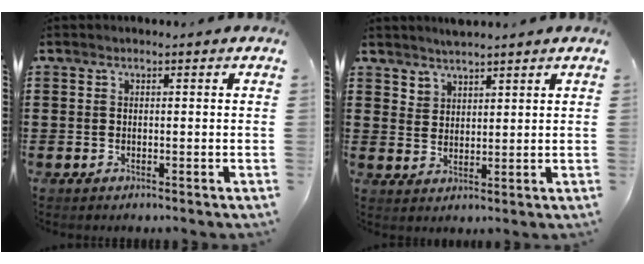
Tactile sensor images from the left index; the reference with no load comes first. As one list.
[{"total": 2.9, "force": [2.7, 0.9, -0.3], "torque": [-0.001, -0.005, 0.053]}]